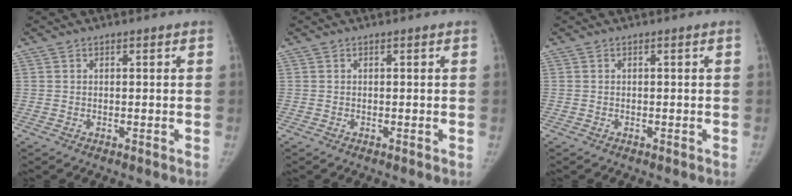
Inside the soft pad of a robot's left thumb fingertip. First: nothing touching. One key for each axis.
{"total": 0.0}
{"total": 0.0}